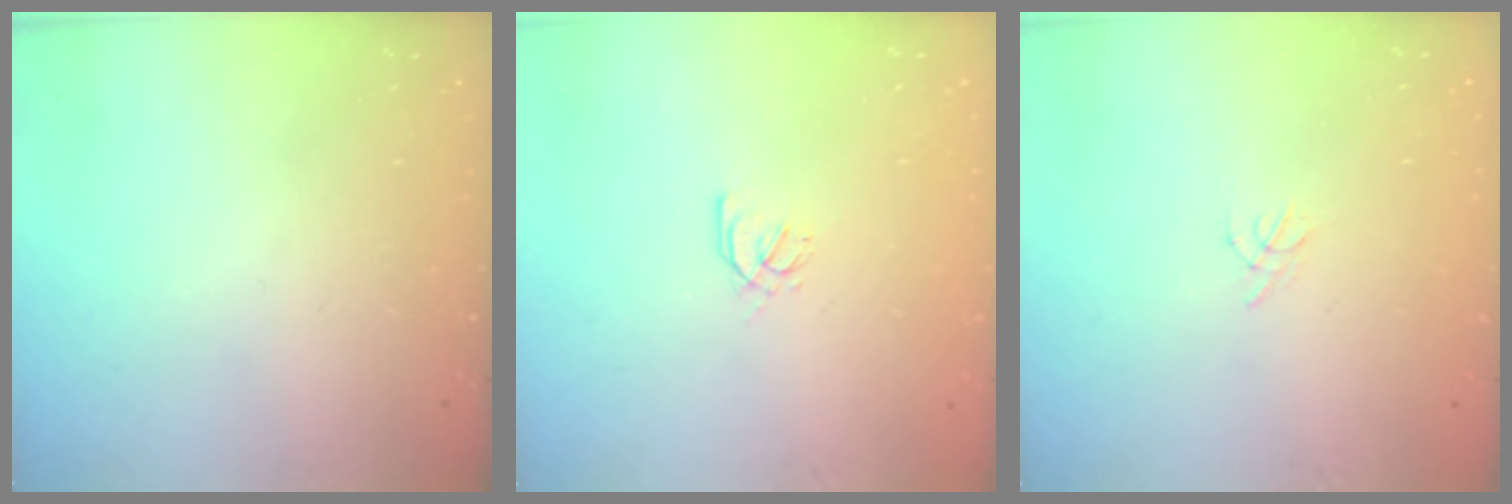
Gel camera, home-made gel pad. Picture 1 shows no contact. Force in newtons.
{"total": 2.1, "press": 2.0, "slide": 0.7}
{"total": 1.3, "press": 1.2, "slide": 0.4}